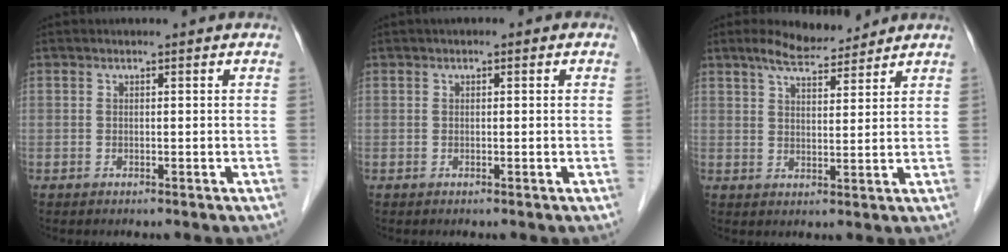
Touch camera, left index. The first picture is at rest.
{"total": 0.7, "force": [0.2, 0.5, 0.5], "torque": [-0.008, 0.011, 0.000]}
{"total": 6.1, "force": [5.4, 1.2, 2.6], "torque": [-0.058, 0.018, 0.097]}